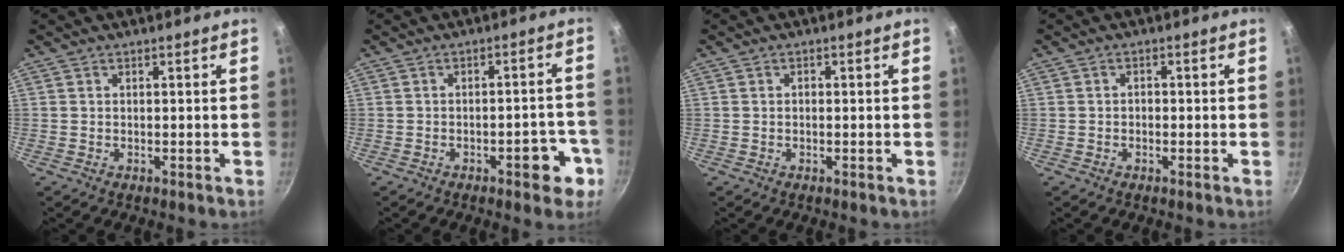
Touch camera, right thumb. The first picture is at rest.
{"total": 7.0, "force": [-3.3, 3.0, 5.4], "torque": [-0.045, 0.029, -0.038]}
{"total": 0.7, "force": [-0.2, 0.5, 0.4], "torque": [-0.007, 0.005, -0.003]}
{"total": 1.2, "force": [-0.4, 0.9, 0.7], "torque": [-0.009, 0.007, -0.008]}